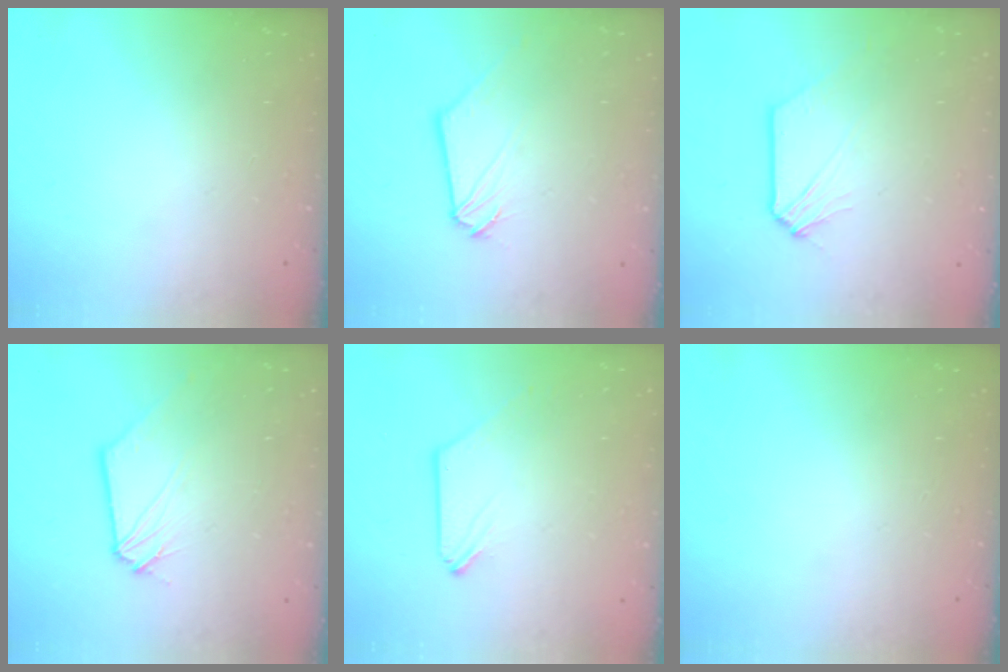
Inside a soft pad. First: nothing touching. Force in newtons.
{"total": 0.9, "press": 0.9, "slide": 0.2}
{"total": 1.0, "press": 1.0, "slide": 0.1}
{"total": 0.0}
{"total": 0.0}
{"total": 0.0}